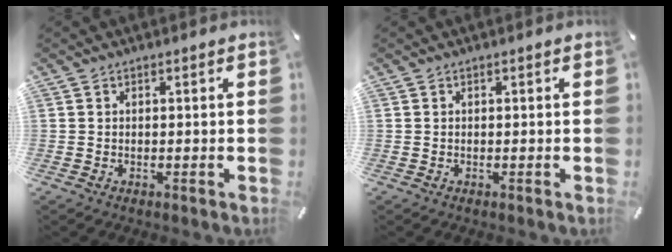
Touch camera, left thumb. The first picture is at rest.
{"total": 0.0}